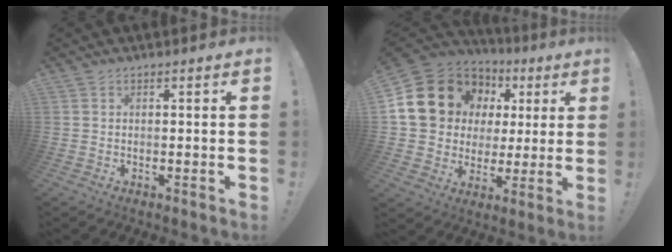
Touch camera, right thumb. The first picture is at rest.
{"total": 18.8, "force": [7.7, 14.9, 8.6], "torque": [-0.135, -0.034, 0.174]}